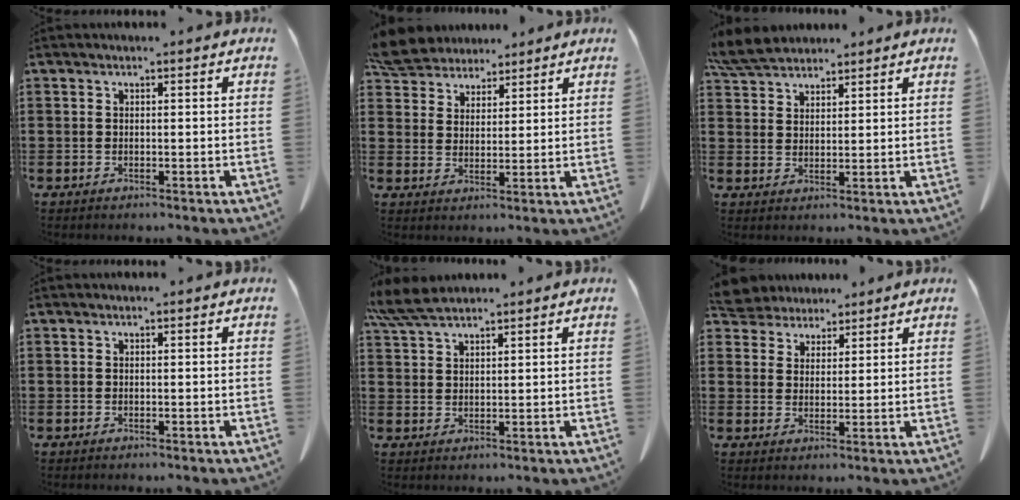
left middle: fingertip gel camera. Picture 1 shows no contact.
{"total": 6.5, "force": [5.9, 2.3, 1.3], "torque": [-0.052, -0.012, 0.113]}
{"total": 5.5, "force": [5.0, 1.5, 1.7], "torque": [-0.051, -0.006, 0.098]}
{"total": 0.0}
{"total": 5.2, "force": [4.3, 1.0, 2.7], "torque": [-0.064, -0.007, 0.082]}
{"total": 4.9, "force": [4.5, 1.7, 0.3], "torque": [-0.029, -0.013, 0.085]}